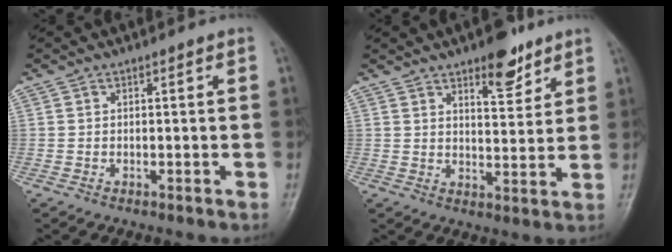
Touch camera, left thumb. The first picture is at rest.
{"total": 7.9, "force": [5.3, 3.1, 5.1], "torque": [-0.051, -0.034, 0.076]}